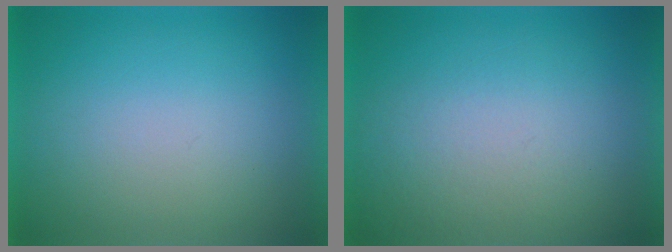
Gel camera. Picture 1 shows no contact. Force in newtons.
{"total": 4.5}